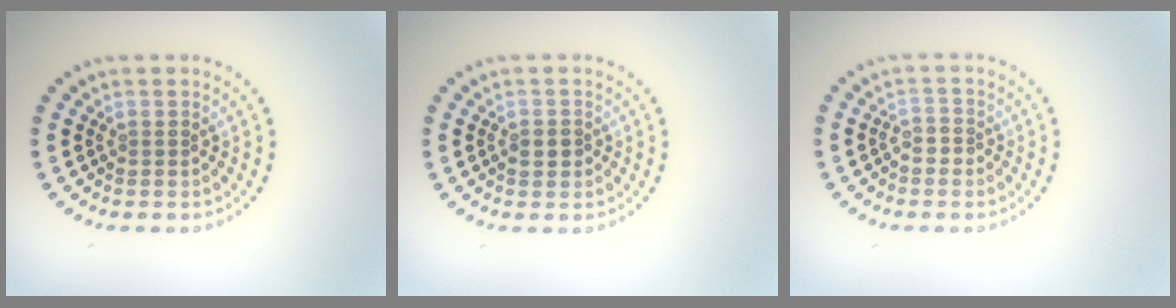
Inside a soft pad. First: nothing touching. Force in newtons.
{"total": 1.6, "press": 1.6, "slide": 0.3}
{"total": 1.5, "press": 1.3, "slide": 0.8}